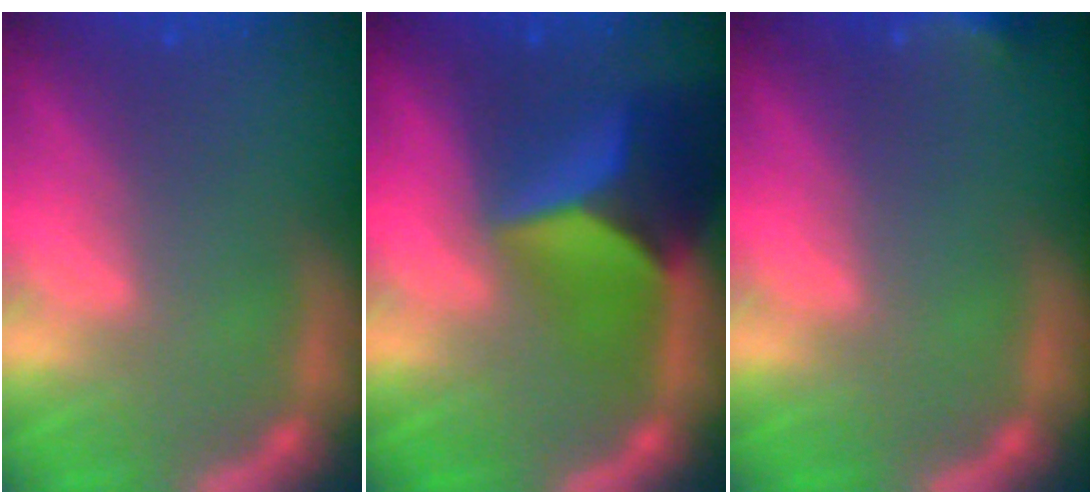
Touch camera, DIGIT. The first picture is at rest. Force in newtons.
{"total": 8.9}
{"total": 3.0}